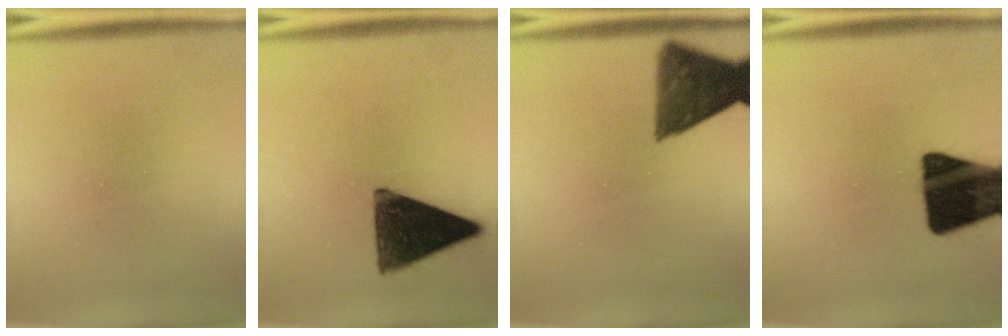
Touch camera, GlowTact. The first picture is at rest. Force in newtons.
{"total": 13.7}
{"total": 9.4}
{"total": 18.8}